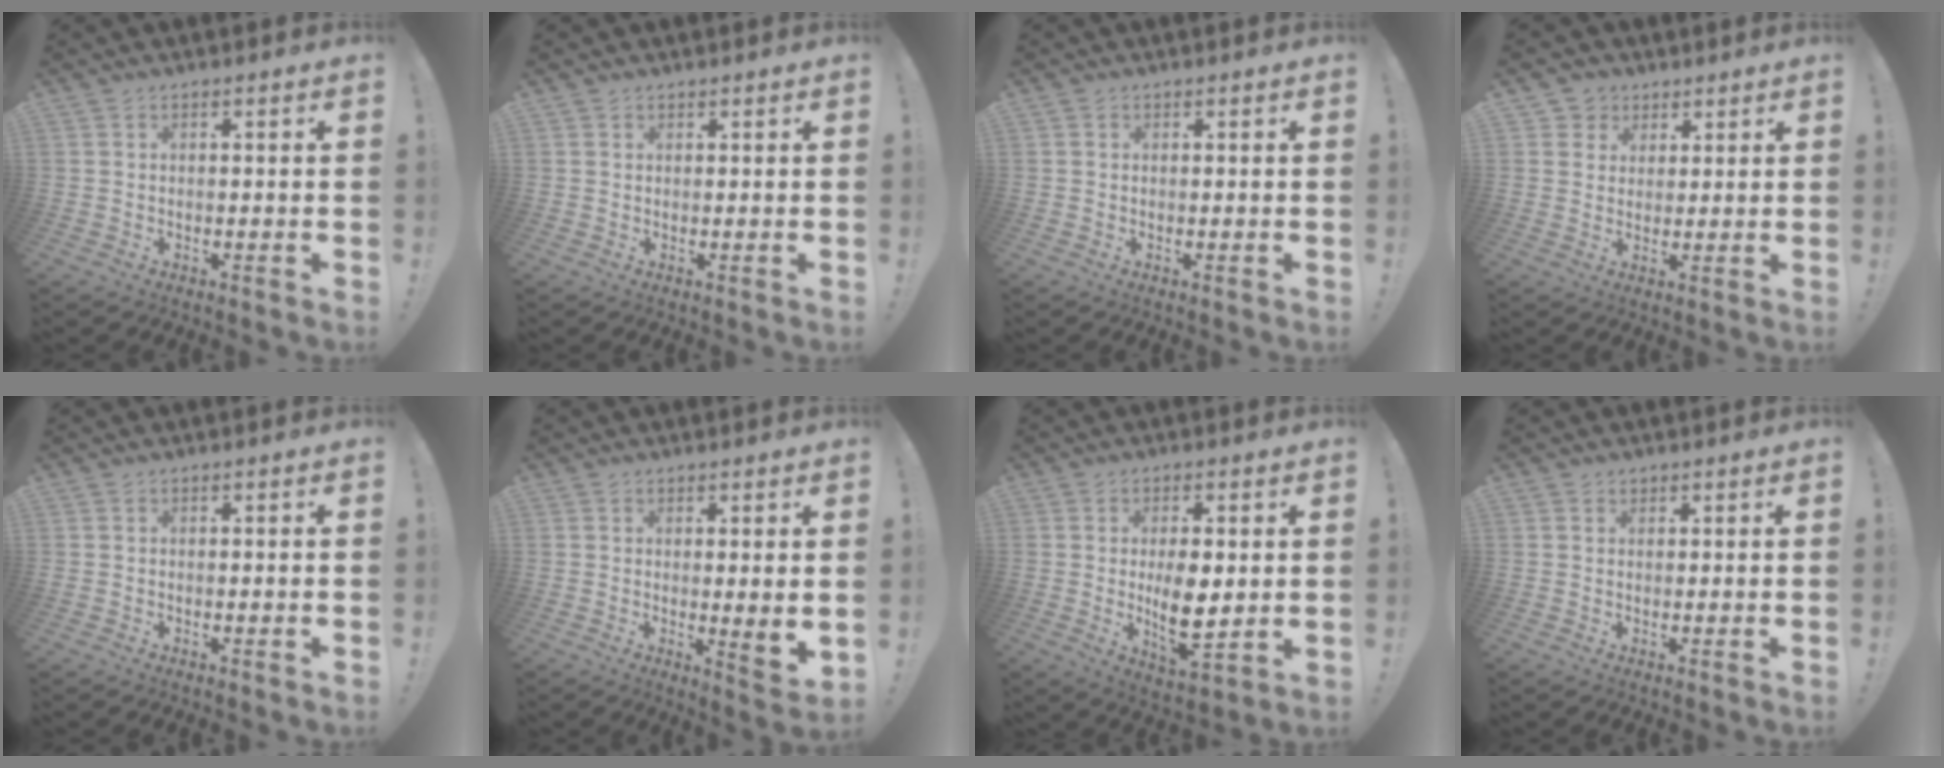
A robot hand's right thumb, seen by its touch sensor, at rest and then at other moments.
{"total": 0.7, "force": [0.6, 0.3, 0.1], "torque": [0.005, -0.003, 0.011]}
{"total": 0.6, "force": [0.3, 0.5, -0.1], "torque": [0.001, 0.002, 0.005]}
{"total": 4.7, "force": [2.2, 4.2, 0.4], "torque": [-0.005, -0.015, 0.043]}
{"total": 0.0}
{"total": 4.2, "force": [1.4, 0.1, 4.0], "torque": [-0.042, -0.025, 0.023]}
{"total": 10.4, "force": [0.3, 4.5, 9.4], "torque": [-0.156, -0.020, 0.006]}
{"total": 1.2, "force": [0.8, 0.8, 0.3], "torque": [0.000, -0.001, 0.015]}